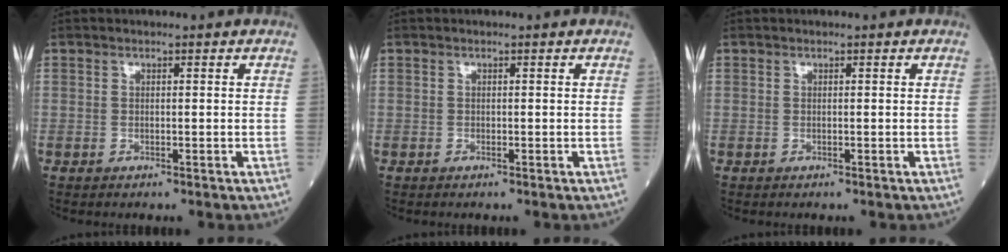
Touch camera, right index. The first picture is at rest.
{"total": 0.0}
{"total": 0.0}